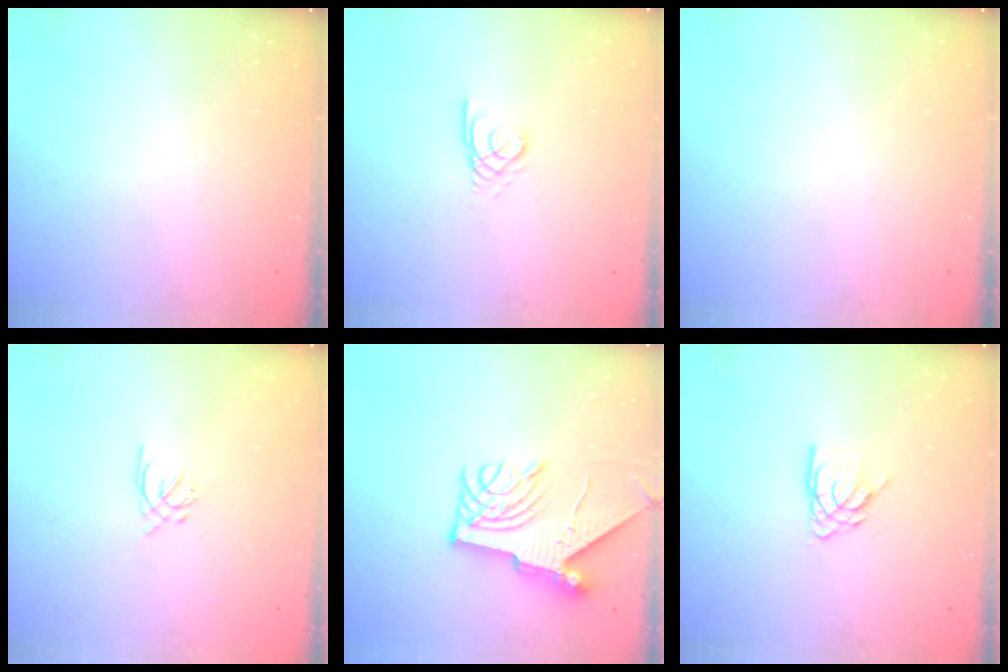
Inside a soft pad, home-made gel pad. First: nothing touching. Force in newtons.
{"total": 2.4, "press": 2.4, "slide": 0.3}
{"total": 0.0}
{"total": 1.3, "press": 1.1, "slide": 0.6}
{"total": 9.5, "press": 9.4, "slide": 0.9}
{"total": 7.1, "press": 7.0, "slide": 0.6}